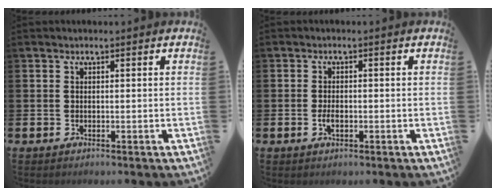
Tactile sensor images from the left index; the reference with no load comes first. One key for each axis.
{"total": 1.8, "fx": -0.5, "fy": 0.9, "fz": 1.5, "tx": -0.034, "ty": 0.003, "tz": -0.009}